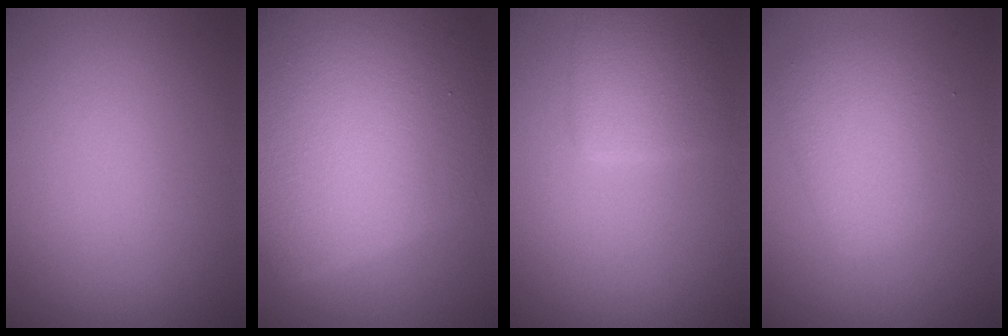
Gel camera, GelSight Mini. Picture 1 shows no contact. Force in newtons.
{"total": 14.8, "press": 14.8, "slide": 0.4}
{"total": 2.8, "press": 2.8, "slide": 0.1}
{"total": 3.5, "press": 3.5, "slide": 0.1}